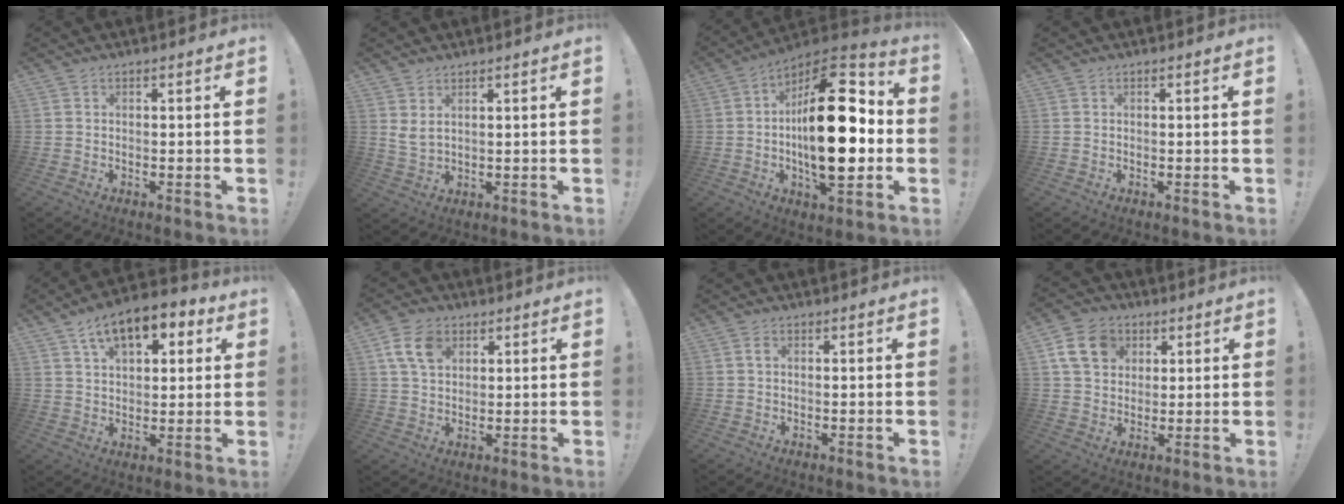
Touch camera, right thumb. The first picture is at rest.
{"total": 3.9, "force": [2.5, 1.0, 2.8], "torque": [-0.048, -0.011, 0.047]}
{"total": 26.3, "force": [-0.5, 11.9, 23.5], "torque": [-0.370, 0.009, -0.010]}
{"total": 0.0}
{"total": 12.4, "force": [6.1, 6.7, 8.4], "torque": [-0.128, -0.022, 0.108]}
{"total": 9.1, "force": [4.0, 6.2, 5.4], "torque": [-0.098, 0.000, 0.079]}
{"total": 1.1, "force": [0.4, 0.3, 0.9], "torque": [-0.004, -0.003, 0.005]}
{"total": 11.7, "force": [4.7, 9.2, 5.4], "torque": [-0.086, -0.008, 0.097]}